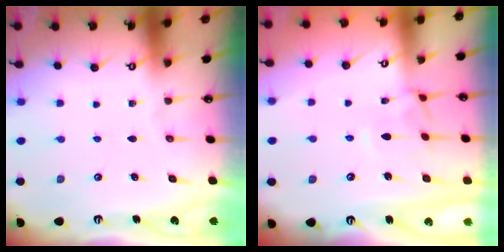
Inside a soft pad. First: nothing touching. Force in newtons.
{"total": 2.7, "press": 2.6, "slide": 0.5}